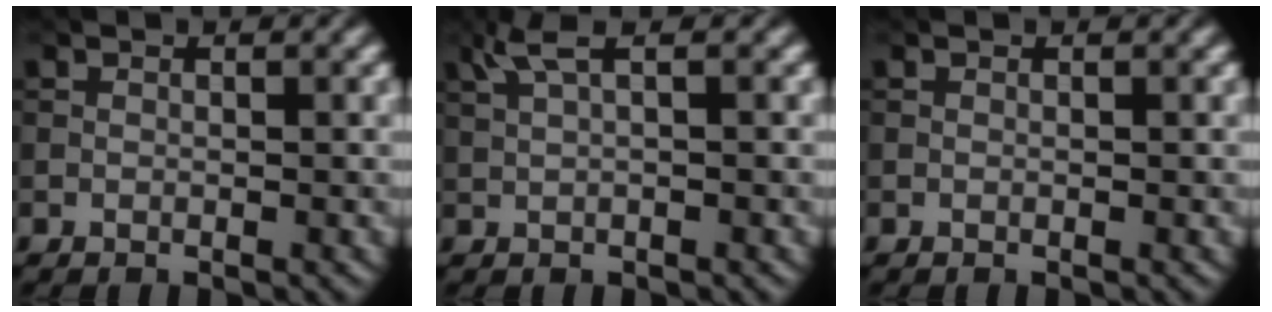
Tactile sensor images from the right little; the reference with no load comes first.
{"total": 2.4, "force": [1.2, 0.5, 2.1], "torque": [-0.045, 0.008, 0.026]}
{"total": 0.0}